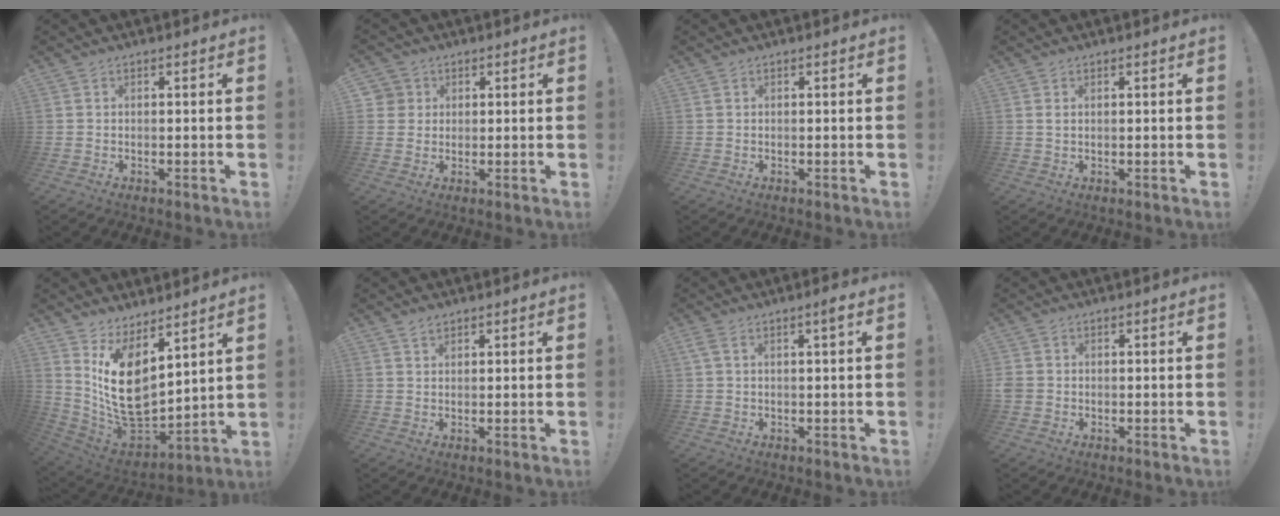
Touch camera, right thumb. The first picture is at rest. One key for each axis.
{"total": 3.8, "fx": 1.0, "fy": 3.7, "fz": 0.5, "tx": -0.013, "ty": 0.001, "tz": 0.019}
{"total": 0.0}
{"total": 1.2, "fx": 0.6, "fy": 0.6, "fz": 0.9, "tx": -0.016, "ty": 0.000, "tz": 0.009}
{"total": 16.7, "fx": 5.2, "fy": 10.6, "fz": 11.8, "tx": -0.232, "ty": -0.061, "tz": 0.104}
{"total": 1.8, "fx": 1.5, "fy": 0.8, "fz": 0.5, "tx": -0.003, "ty": -0.006, "tz": 0.026}
{"total": 2.8, "fx": 0.6, "fy": -0.2, "fz": 2.7, "tx": -0.046, "ty": -0.001, "tz": 0.008}
{"total": 2.2, "fx": -0.6, "fy": 1.9, "fz": 1.0, "tx": -0.018, "ty": 0.007, "tz": -0.007}